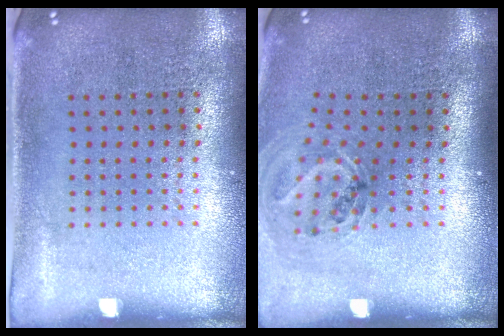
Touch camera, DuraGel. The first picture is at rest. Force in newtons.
{"total": 1.1, "press": 1.1, "slide": 0.4}